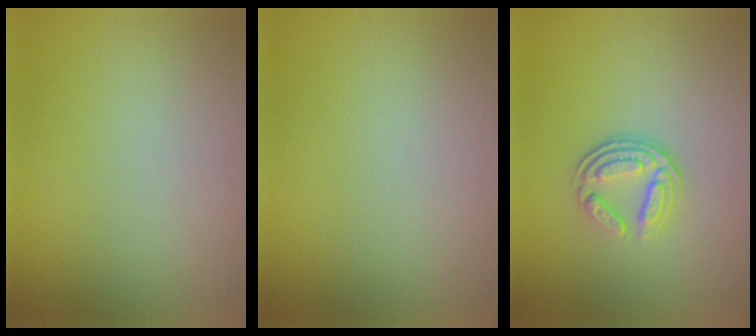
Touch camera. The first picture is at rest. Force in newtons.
{"total": 0.0}
{"total": 3.7, "press": 2.6, "slide": 2.7}